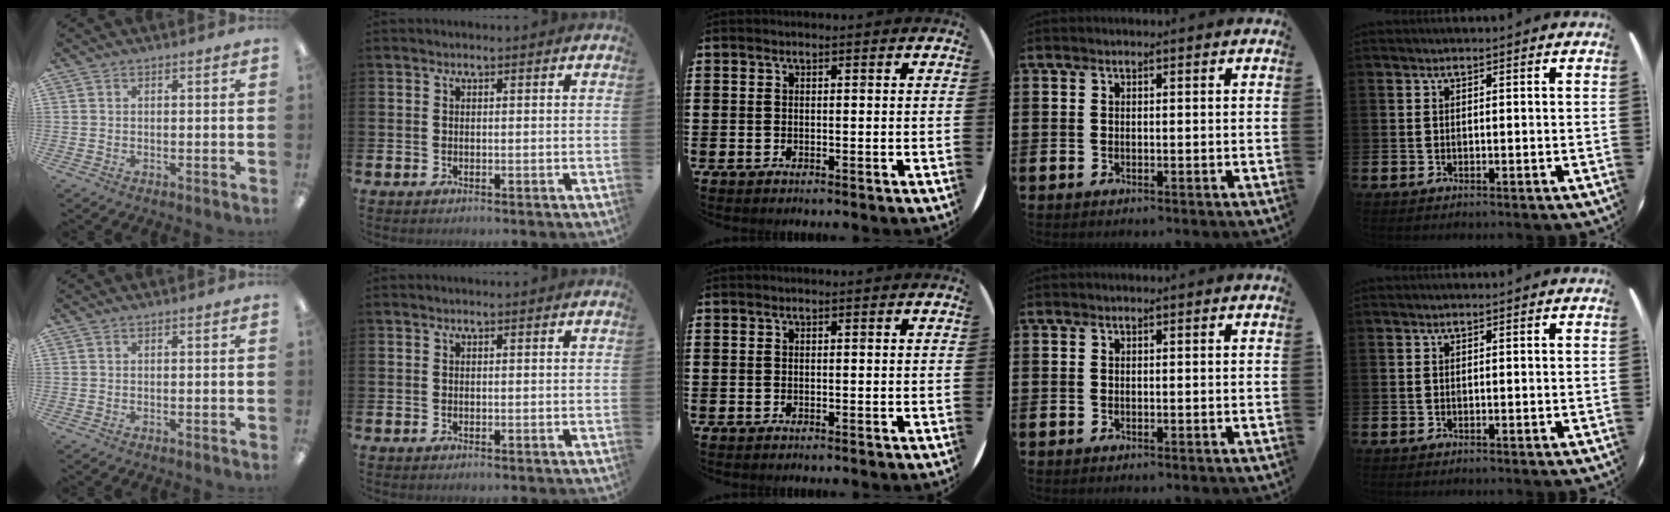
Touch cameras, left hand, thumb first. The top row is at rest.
{}